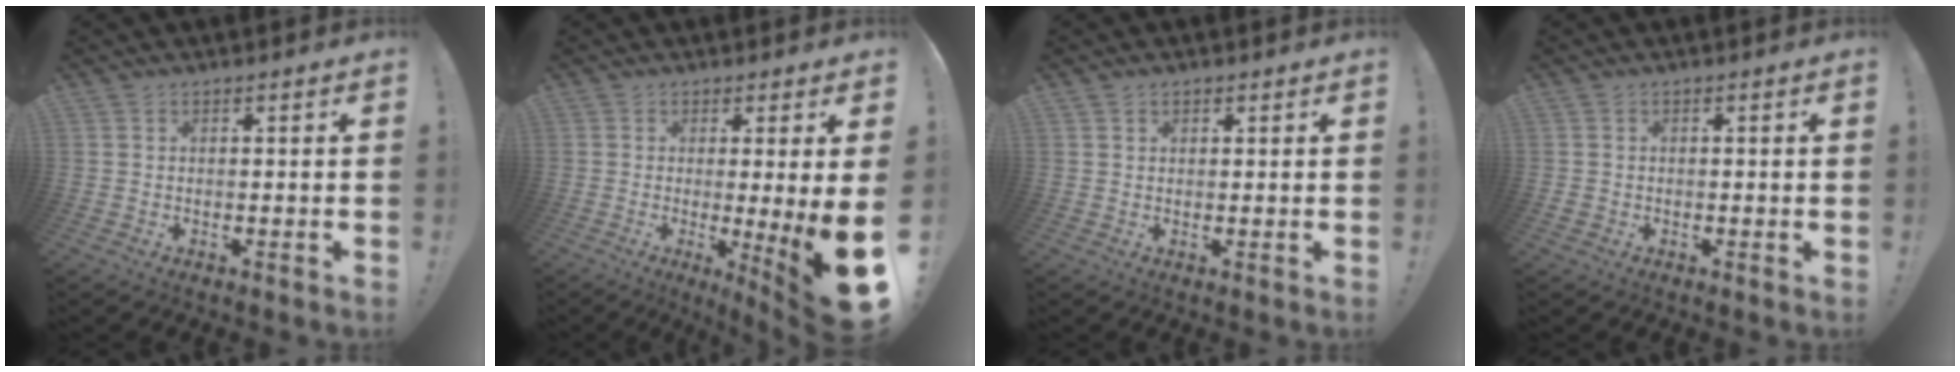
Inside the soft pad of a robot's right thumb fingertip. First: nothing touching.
{"total": 10.3, "force": [-0.7, -0.4, 10.3], "torque": [-0.129, -0.028, -0.009]}
{"total": 1.2, "force": [0.7, 0.9, 0.2], "torque": [0.002, 0.000, 0.013]}
{"total": 0.9, "force": [-0.4, 0.8, 0.2], "torque": [-0.006, 0.003, -0.008]}